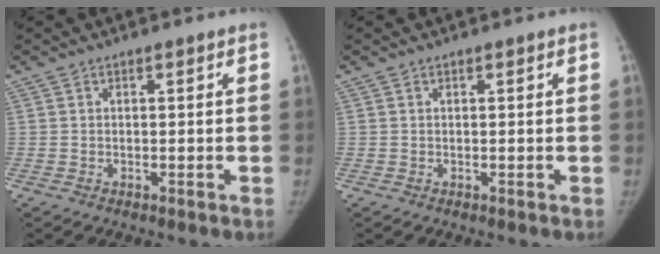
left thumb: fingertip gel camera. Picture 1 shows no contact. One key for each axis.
{"total": 0.0}